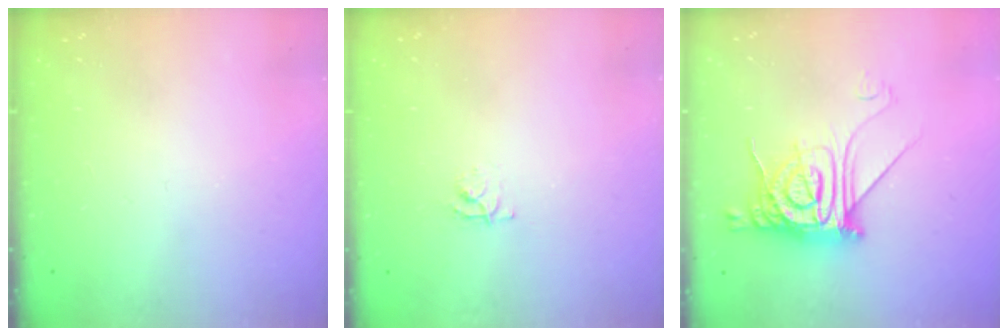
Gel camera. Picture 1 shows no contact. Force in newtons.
{"total": 3.8, "press": 3.7, "slide": 0.6}
{"total": 15.6, "press": 15.5, "slide": 1.5}